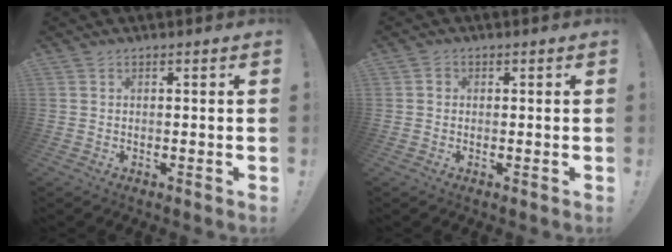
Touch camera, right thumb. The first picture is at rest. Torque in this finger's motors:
{"motor_torque": [0.31, 0.13, 0.07, -0.15, -0.01]}